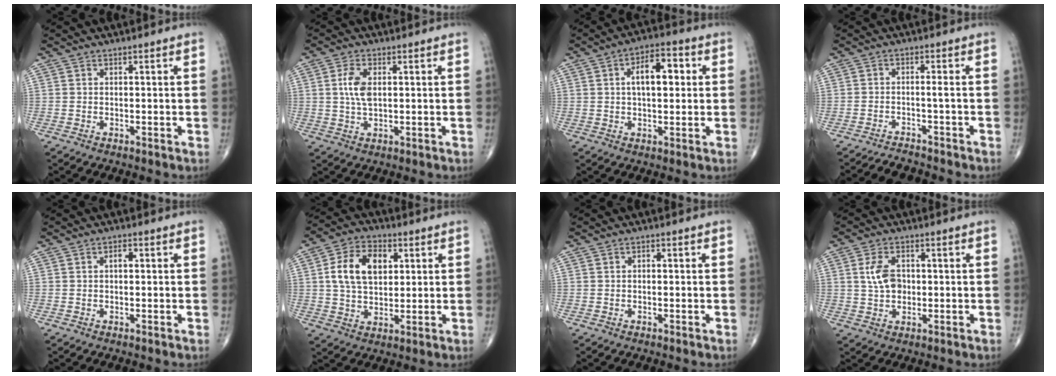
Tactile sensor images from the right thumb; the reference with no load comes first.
{"total": 5.1, "force": [0.9, 2.6, 4.3], "torque": [-0.091, -0.001, 0.016]}
{"total": 8.9, "force": [1.7, 4.4, 7.6], "torque": [-0.098, 0.013, 0.020]}
{"total": 3.5, "force": [-3.5, 0.0, 0.3], "torque": [-0.011, 0.019, -0.059]}
{"total": 1.4, "force": [0.2, 0.7, 1.1], "torque": [-0.015, 0.002, 0.000]}
{"total": 11.7, "force": [2.7, 7.5, 8.6], "torque": [-0.135, 0.003, 0.046]}
{"total": 0.7, "force": [0.0, 0.4, 0.6], "torque": [-0.005, 0.002, -0.002]}
{"total": 5.9, "force": [0.7, 4.0, 4.3], "torque": [-0.074, 0.002, 0.013]}